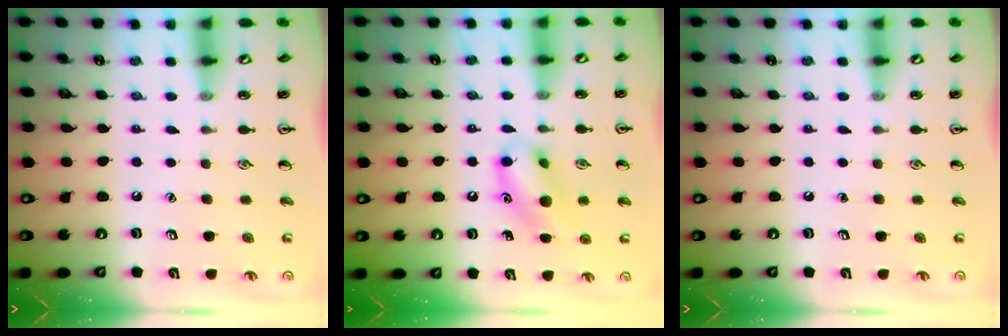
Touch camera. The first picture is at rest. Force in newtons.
{"total": 11.1, "press": 10.9, "slide": 1.9}
{"total": 0.0}